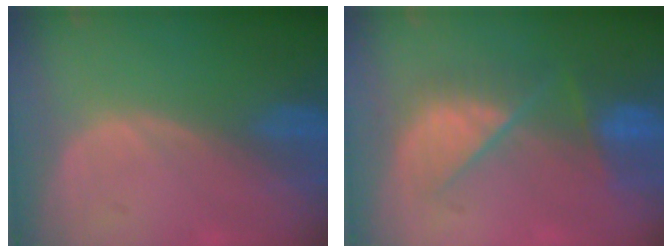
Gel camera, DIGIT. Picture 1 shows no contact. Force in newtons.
{"total": 8.0, "press": 7.6, "slide": 2.4}